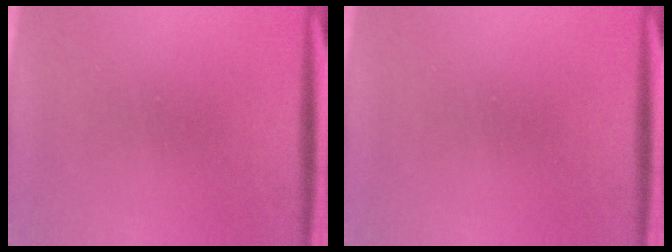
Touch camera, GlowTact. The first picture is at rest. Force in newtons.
{"total": 0.0}